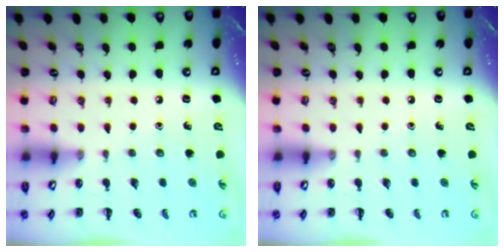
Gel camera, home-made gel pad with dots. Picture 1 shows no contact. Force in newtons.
{"total": 0.0}